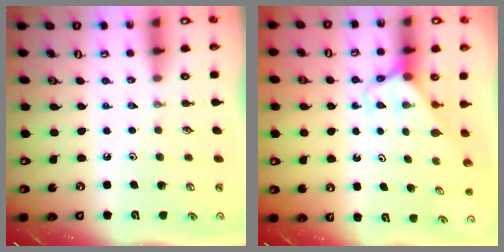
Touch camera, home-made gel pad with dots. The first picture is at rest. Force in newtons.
{"total": 2.8, "press": 2.8, "slide": 0.3}